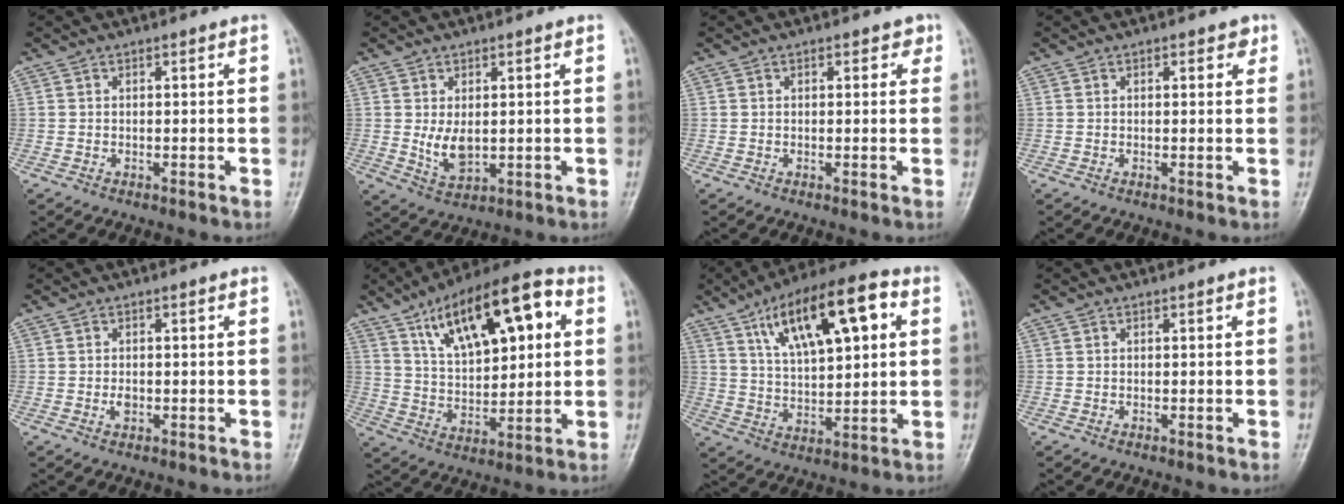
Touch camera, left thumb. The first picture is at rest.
{"total": 5.1, "force": [0.5, 3.0, 4.1], "torque": [-0.067, -0.015, 0.018]}
{"total": 1.9, "force": [0.9, 1.3, 1.1], "torque": [0.003, 0.001, 0.006]}
{"total": 2.0, "force": [1.0, 1.2, 1.3], "torque": [-0.003, -0.001, 0.009]}
{"total": 1.6, "force": [-0.3, 1.0, 1.1], "torque": [-0.017, 0.000, -0.004]}
{"total": 20.1, "force": [7.9, 8.7, 16.2], "torque": [-0.225, -0.005, 0.131]}
{"total": 18.6, "force": [7.4, 7.2, 15.4], "torque": [-0.226, -0.002, 0.123]}
{"total": 0.0}